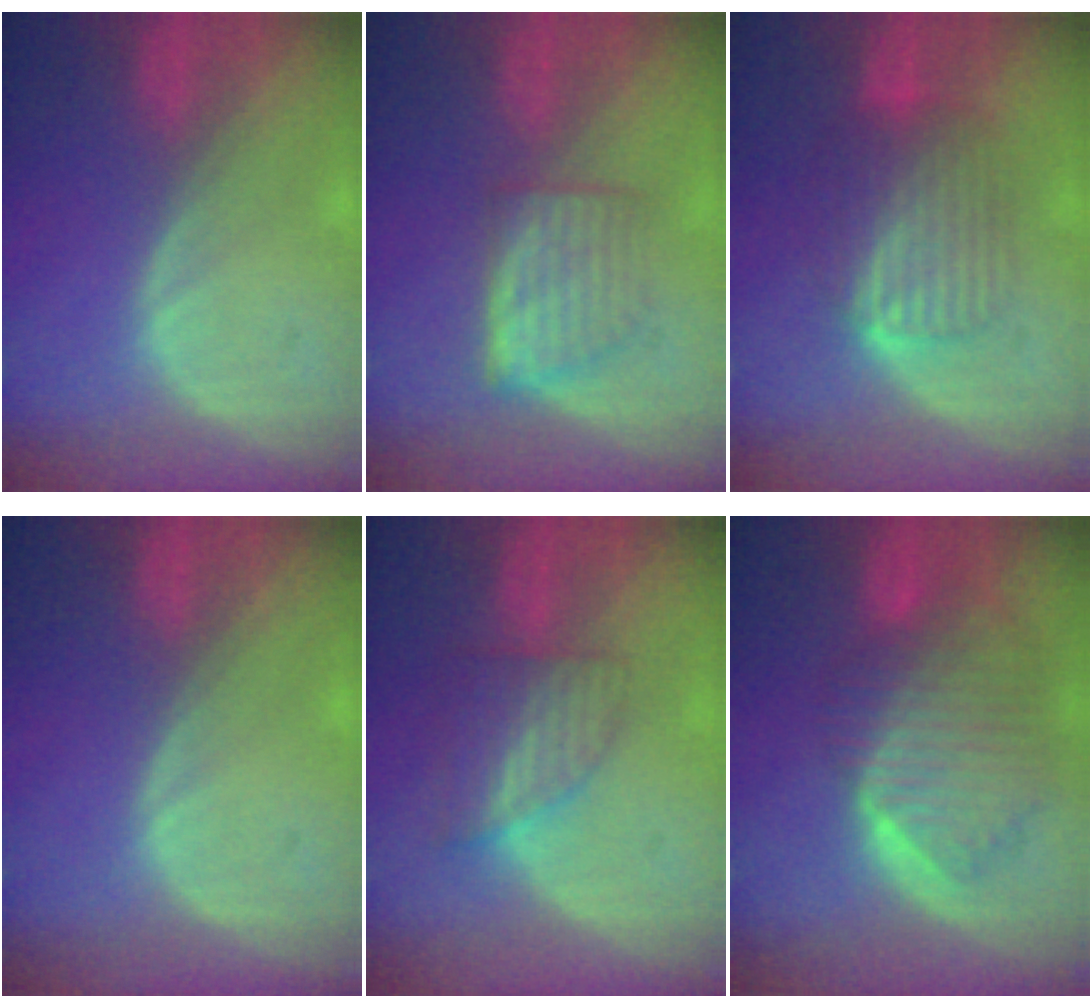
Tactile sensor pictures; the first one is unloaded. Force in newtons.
{"total": 5.6, "press": 5.3, "slide": 1.9}
{"total": 6.7, "press": 6.7, "slide": 0.3}
{"total": 0.0}
{"total": 6.4, "press": 5.7, "slide": 3.0}
{"total": 10.1, "press": 8.8, "slide": 5.1}